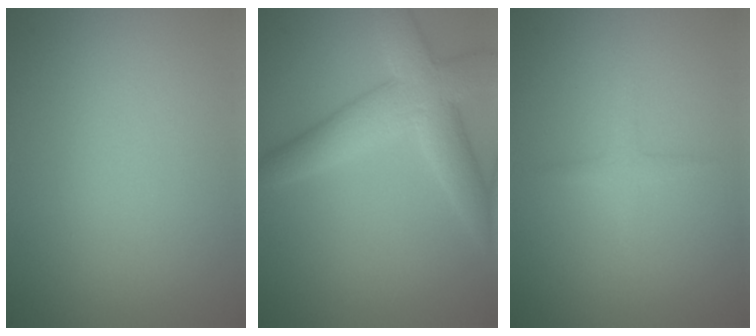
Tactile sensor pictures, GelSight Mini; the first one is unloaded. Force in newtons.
{"total": 6.0, "press": 6.0, "slide": 0.4}
{"total": 1.3, "press": 1.3, "slide": 0.1}